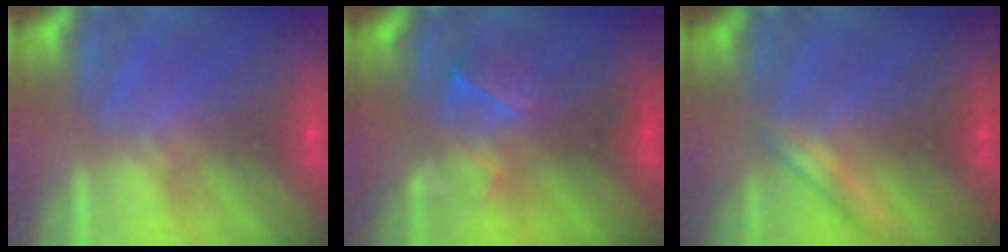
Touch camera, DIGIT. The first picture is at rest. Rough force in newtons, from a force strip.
{"total": 2.4}
{"total": 1.9}